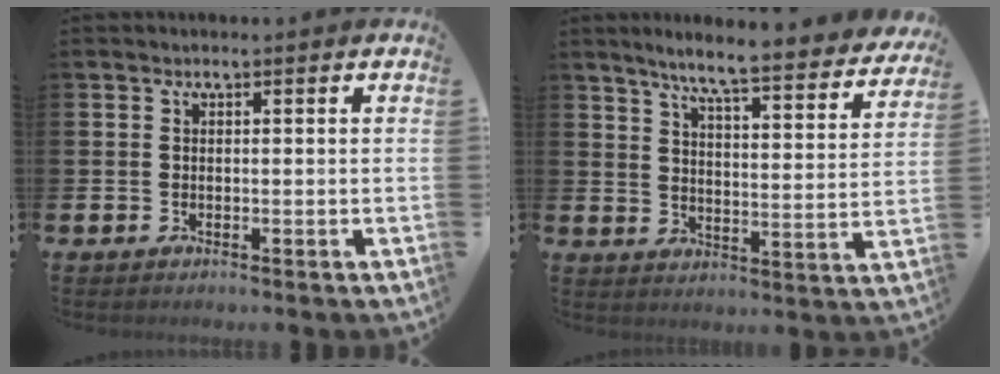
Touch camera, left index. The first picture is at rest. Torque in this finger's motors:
{"motor_torque": [0.09, -0.64, 0.60, 0.21]}